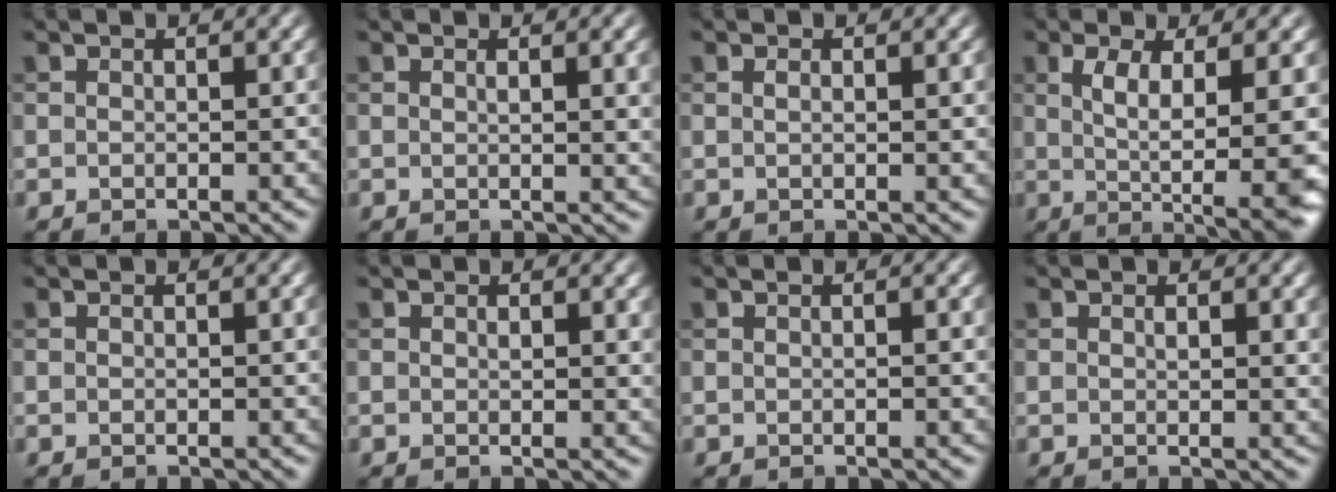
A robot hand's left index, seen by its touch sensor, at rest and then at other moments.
{"total": 3.1, "force": [0.9, 1.0, 2.8], "torque": [-0.026, 0.003, 0.012]}
{"total": 1.1, "force": [0.3, 0.4, 1.0], "torque": [-0.015, 0.001, 0.005]}
{"total": 8.4, "force": [-0.4, 2.0, 8.1], "torque": [-0.123, -0.007, -0.003]}
{"total": 0.0}
{"total": 1.1, "force": [0.6, 0.5, 0.9], "torque": [-0.009, -0.004, 0.011]}
{"total": 1.1, "force": [0.1, 0.3, 1.0], "torque": [-0.011, 0.004, -0.004]}
{"total": 1.6, "force": [0.7, 0.5, 1.3], "torque": [-0.013, 0.000, 0.012]}